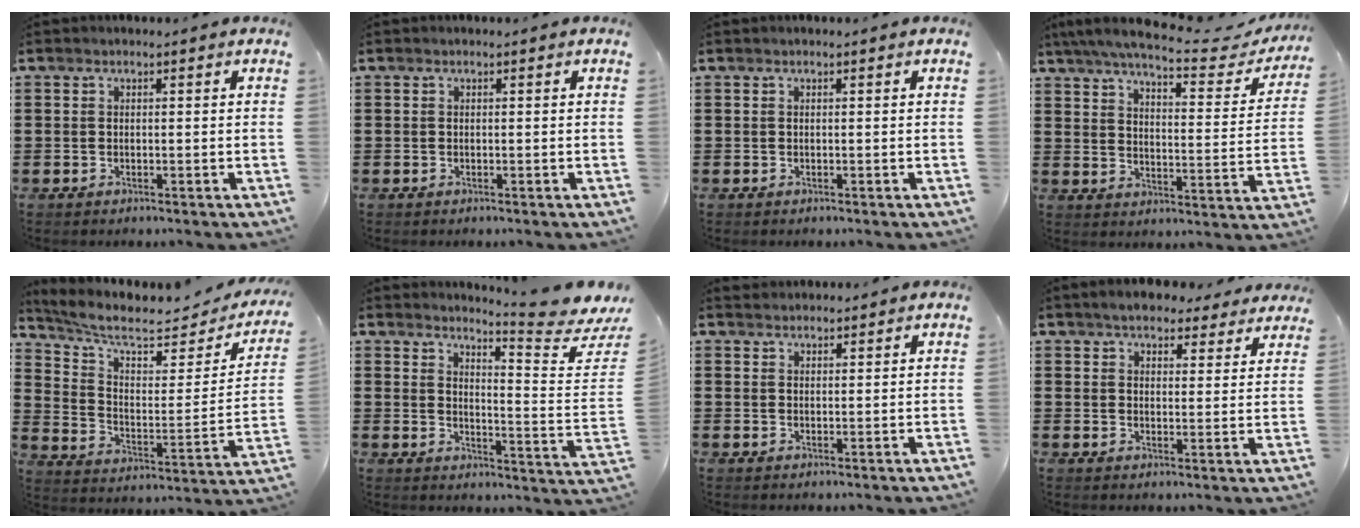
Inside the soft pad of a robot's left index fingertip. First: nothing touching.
{"total": 0.0}
{"total": 0.0}
{"total": 6.8, "force": [5.9, 0.3, 3.4], "torque": [-0.085, -0.037, 0.097]}
{"total": 6.9, "force": [5.5, 1.8, 3.8], "torque": [-0.102, -0.036, 0.093]}
{"total": 6.2, "force": [5.4, -0.3, 2.9], "torque": [-0.059, -0.052, 0.085]}
{"total": 1.5, "force": [1.4, 0.3, -0.2], "torque": [0.000, 0.002, 0.029]}
{"total": 4.7, "force": [4.5, 1.2, 1.1], "torque": [-0.038, -0.007, 0.084]}